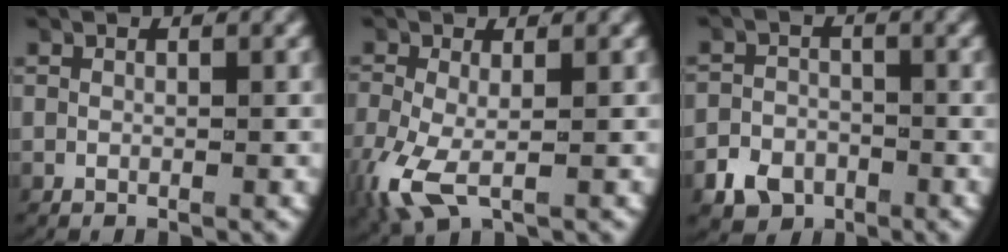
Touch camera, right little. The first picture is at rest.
{"total": 4.1, "force": [-1.5, 2.5, 2.8], "torque": [-0.096, -0.032, -0.012]}
{"total": 3.4, "force": [-2.4, 2.4, 0.4], "torque": [-0.001, -0.013, -0.042]}